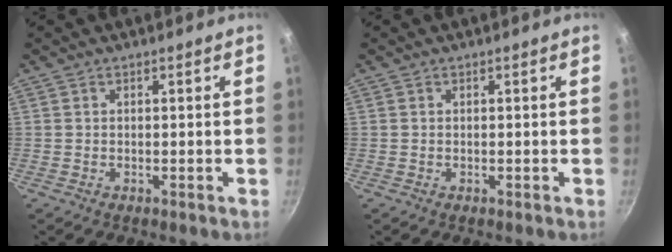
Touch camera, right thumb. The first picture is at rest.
{"total": 0.0}